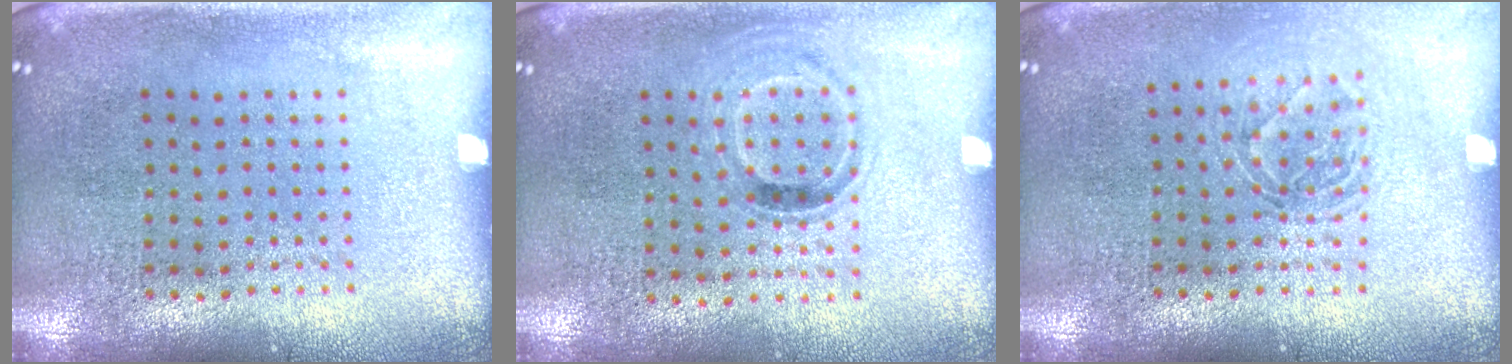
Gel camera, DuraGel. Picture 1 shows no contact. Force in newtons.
{"total": 0.8, "press": 0.7, "slide": 0.4}
{"total": 1.3, "press": 1.1, "slide": 0.7}